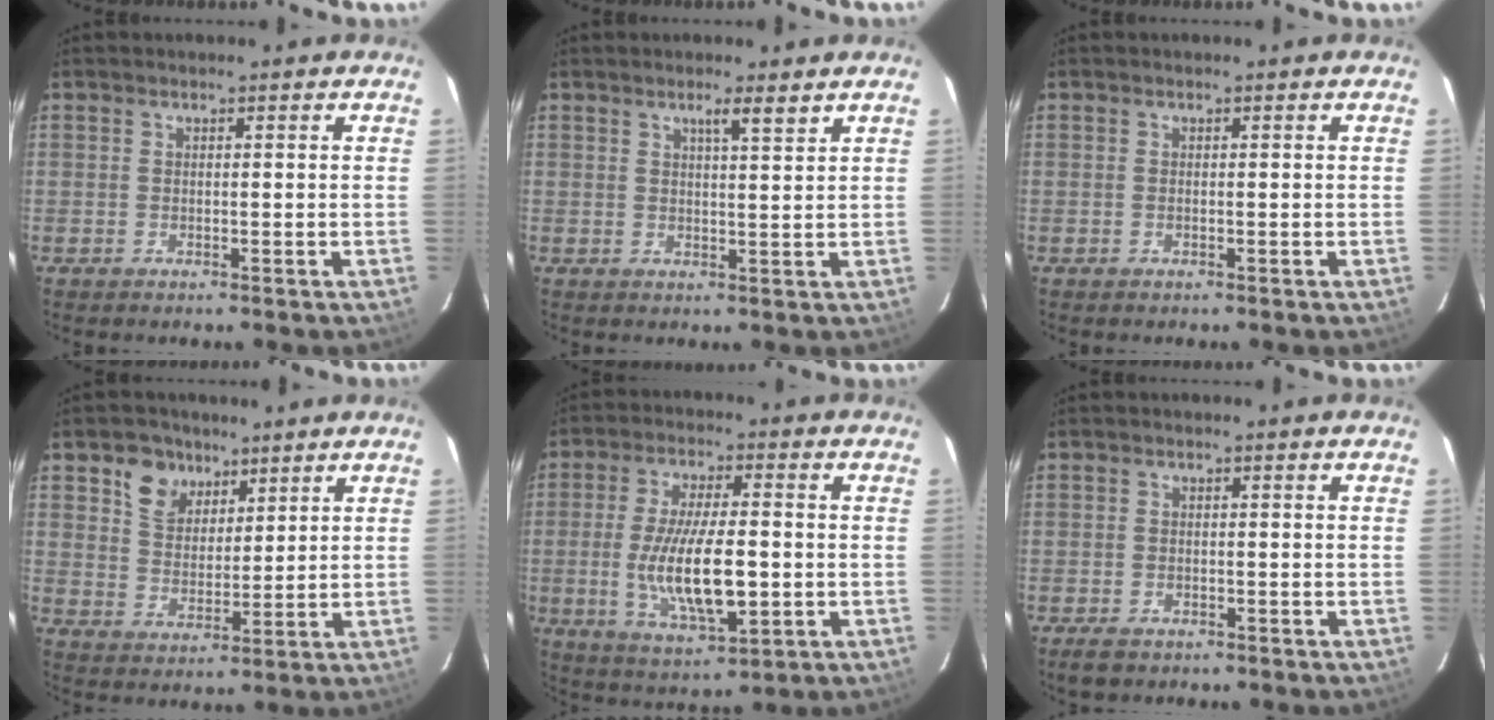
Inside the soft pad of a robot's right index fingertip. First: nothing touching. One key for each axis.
{"total": 2.8, "fx": 2.0, "fy": 0.0, "fz": 2.0, "tx": -0.031, "ty": -0.001, "tz": 0.031}
{"total": 0.0}
{"total": 7.4, "fx": 4.4, "fy": 5.3, "fz": 2.5, "tx": -0.044, "ty": 0.014, "tz": 0.084}
{"total": 13.7, "fx": -2.0, "fy": 4.3, "fz": 12.9, "tx": -0.247, "ty": -0.017, "tz": -0.028}
{"total": 2.9, "fx": -2.1, "fy": 1.6, "fz": 1.2, "tx": -0.031, "ty": -0.002, "tz": -0.033}